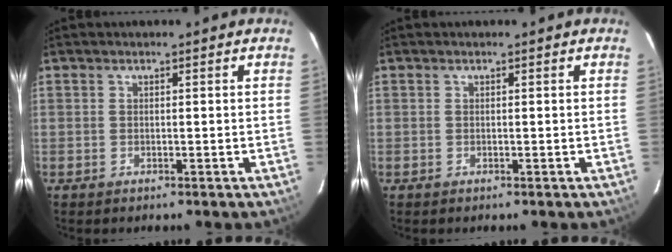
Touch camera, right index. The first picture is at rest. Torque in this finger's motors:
{"motor_torque": [0.00, 0.00, 0.02, 0.00]}